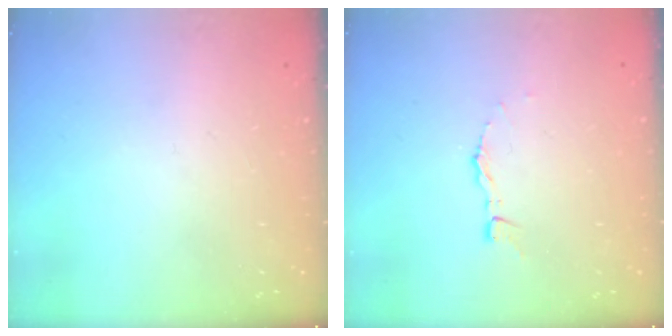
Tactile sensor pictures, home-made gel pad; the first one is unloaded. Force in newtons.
{"total": 4.4, "press": 4.3, "slide": 0.5}